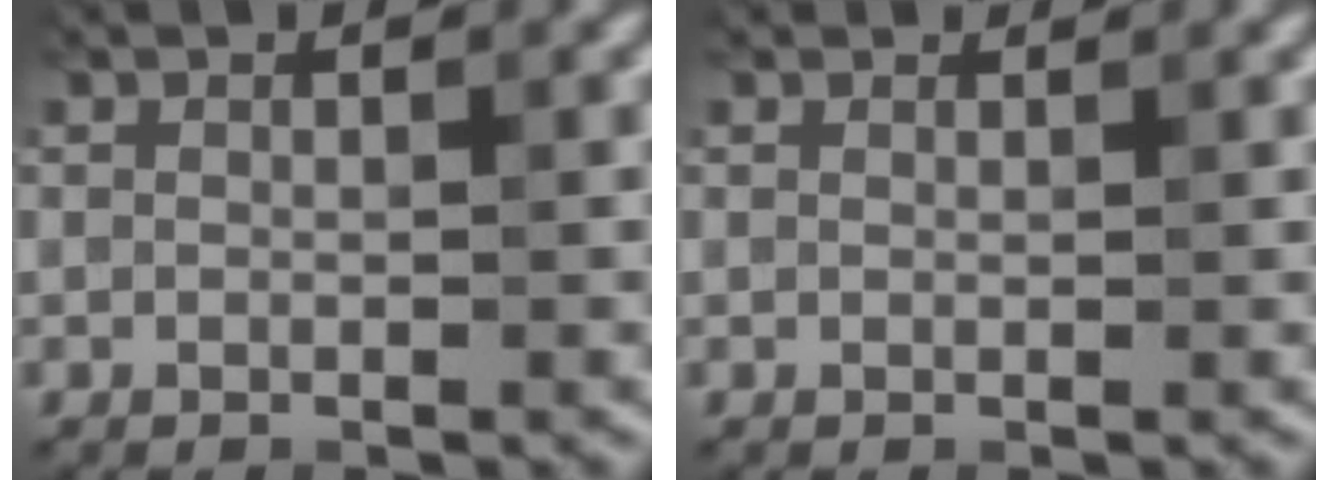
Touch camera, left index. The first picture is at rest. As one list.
[{"total": 1.9, "force": [1.8, 0.3, 0.4], "torque": [-0.019, 0.001, 0.022]}]